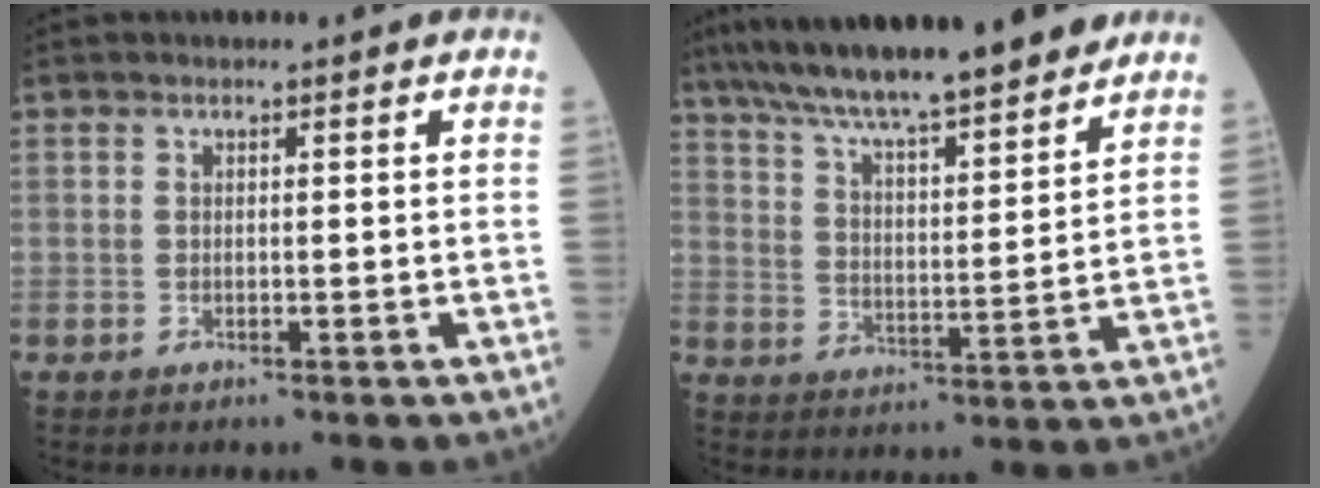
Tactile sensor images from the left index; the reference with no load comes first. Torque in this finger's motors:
{"motor_torque": [0.31, -0.52, 1.05, 0.21]}